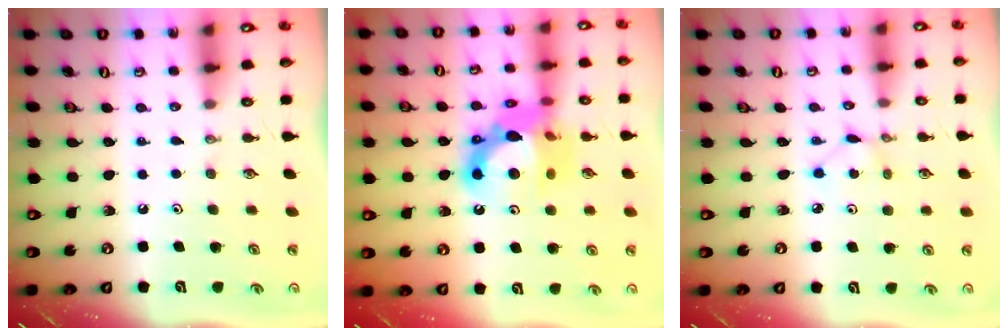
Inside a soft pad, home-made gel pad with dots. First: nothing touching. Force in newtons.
{"total": 16.8, "press": 16.7, "slide": 1.7}
{"total": 1.9, "press": 1.9, "slide": 0.2}